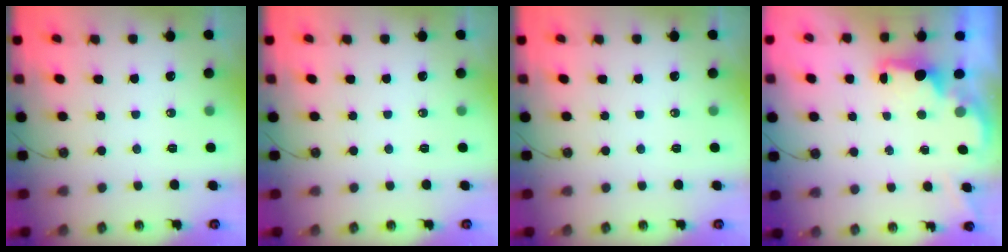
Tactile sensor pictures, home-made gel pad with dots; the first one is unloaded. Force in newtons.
{"total": 0.0}
{"total": 0.0}
{"total": 1.7, "press": 1.5, "slide": 0.7}